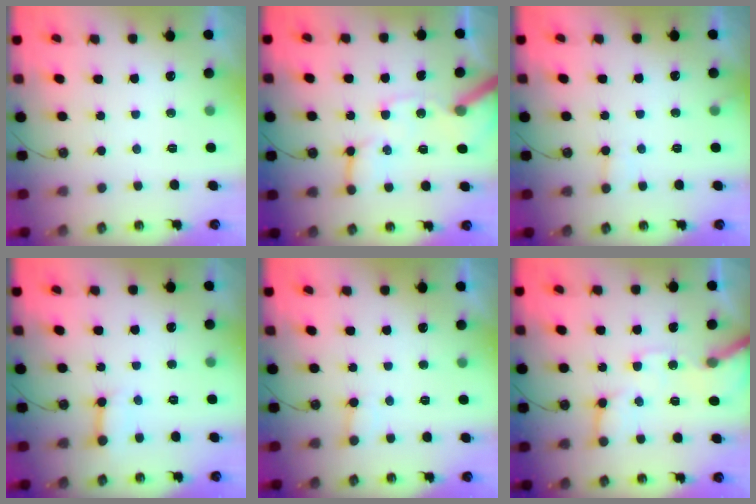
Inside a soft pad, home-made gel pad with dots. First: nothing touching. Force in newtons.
{"total": 12.6, "press": 12.5, "slide": 1.6}
{"total": 5.9, "press": 5.9, "slide": 0.4}
{"total": 5.7, "press": 5.7, "slide": 0.7}
{"total": 4.7, "press": 4.6, "slide": 0.4}
{"total": 12.6, "press": 12.5, "slide": 1.9}